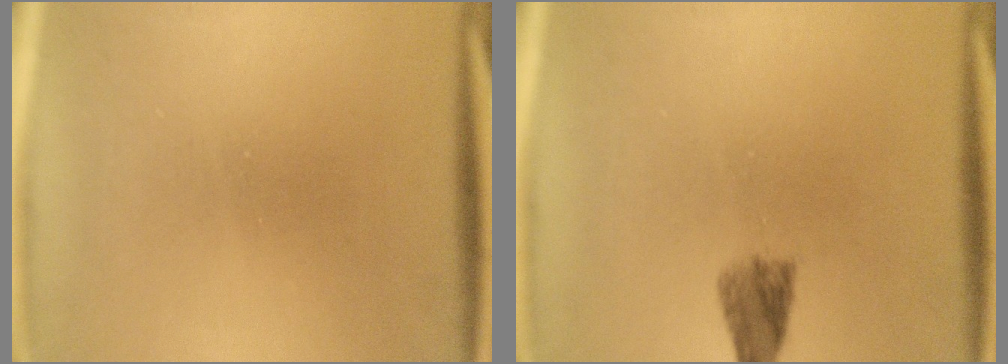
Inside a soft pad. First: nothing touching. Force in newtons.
{"total": 3.8}